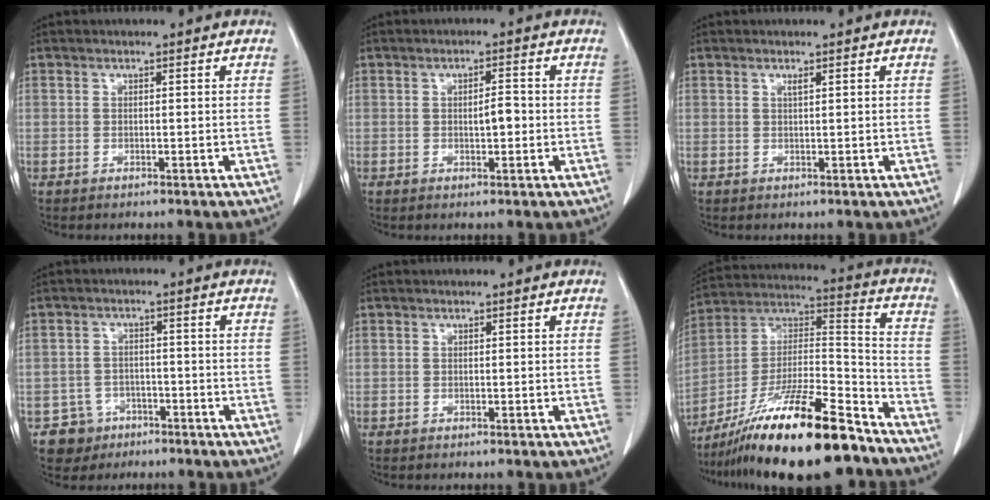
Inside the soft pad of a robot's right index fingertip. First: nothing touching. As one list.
[{"total": 2.6, "force": [-0.2, 0.8, 2.5], "torque": [-0.040, 0.003, -0.002]}, {"total": 0.7, "force": [0.4, 0.0, 0.5], "torque": [-0.012, -0.001, 0.009]}, {"total": 4.8, "force": [-2.7, 4.0, -0.2], "torque": [0.008, 0.013, -0.043]}, {"total": 0.0}, {"total": 23.0, "force": [-17.0, 3.0, 15.2], "torque": [-0.260, -0.009, -0.297]}]